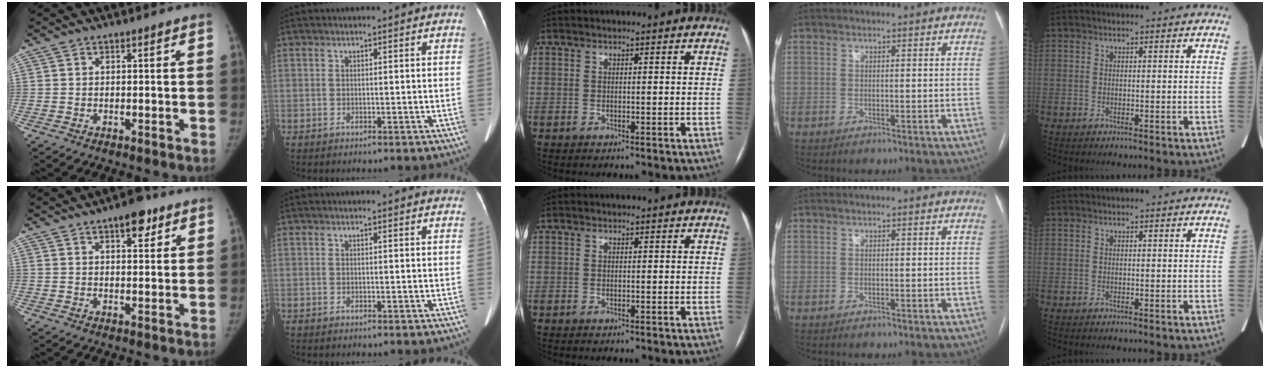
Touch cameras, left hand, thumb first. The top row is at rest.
{"thumb": {"total": 6.1, "force": [3.6, 2.6, 4.2], "torque": [-0.039, -0.014, 0.045]}, "index": {"total": 3.6, "force": [3.5, 0.5, 0.6], "torque": [-0.014, 0.005, 0.023]}}